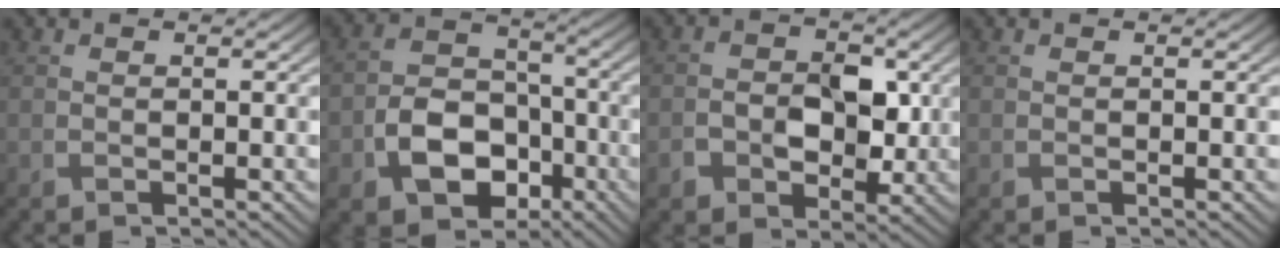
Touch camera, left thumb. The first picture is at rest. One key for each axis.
{"total": 8.6, "fx": -3.6, "fy": 6.1, "fz": 5.0, "tx": -0.097, "ty": -0.007, "tz": -0.070}
{"total": 6.1, "fx": -0.8, "fy": 4.1, "fz": 4.4, "tx": -0.073, "ty": -0.007, "tz": -0.013}
{"total": 0.0}